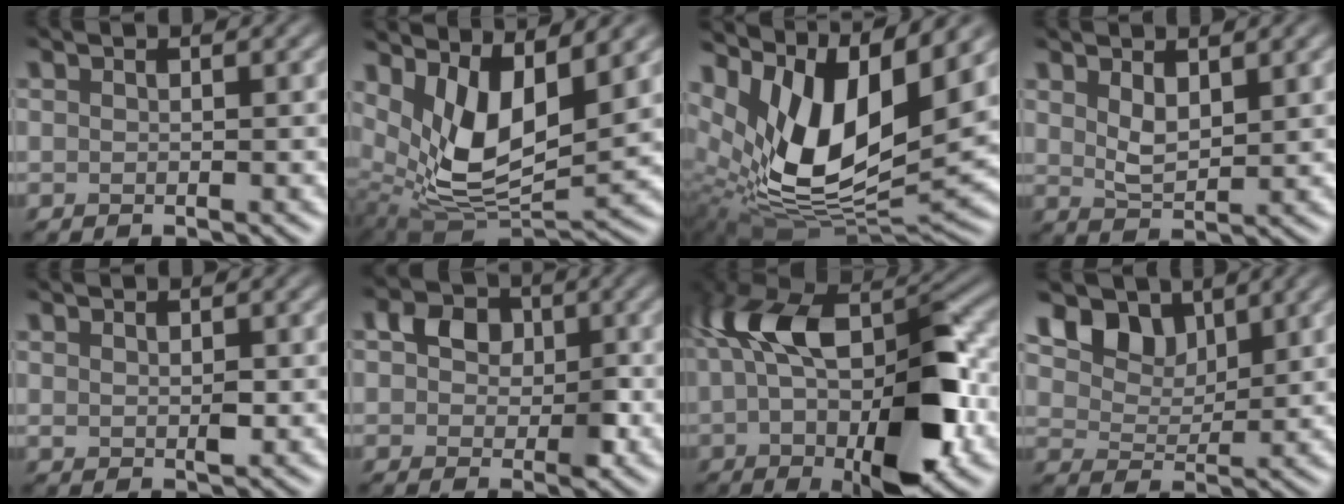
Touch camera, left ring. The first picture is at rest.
{"total": 8.4, "force": [2.5, 4.1, 6.9], "torque": [-0.131, -0.018, 0.043]}
{"total": 12.2, "force": [3.8, 5.8, 10.1], "torque": [-0.191, -0.004, 0.066]}
{"total": 2.1, "force": [0.8, 1.0, 1.7], "torque": [-0.036, -0.009, 0.012]}
{"total": 1.1, "force": [0.4, 0.6, 0.8], "torque": [-0.016, -0.005, 0.006]}
{"total": 3.5, "force": [-0.3, 2.9, 1.9], "torque": [-0.028, -0.004, -0.024]}
{"total": 14.2, "force": [-1.7, 7.5, 12.0], "torque": [-0.205, 0.004, -0.034]}
{"total": 5.8, "force": [3.3, 3.5, 3.4], "torque": [-0.067, -0.001, 0.040]}